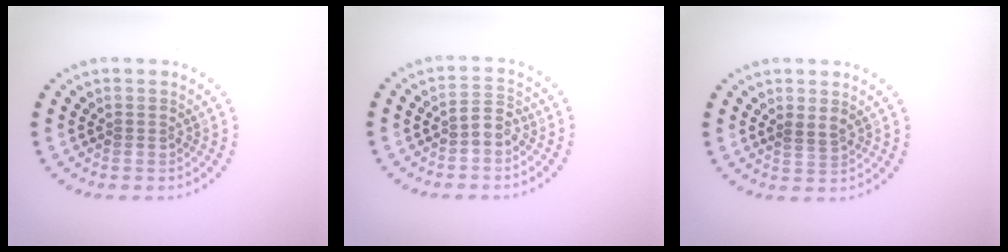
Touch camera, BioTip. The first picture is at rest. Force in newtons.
{"total": 2.1, "press": 1.9, "slide": 1.0}
{"total": 1.2, "press": 1.1, "slide": 0.6}